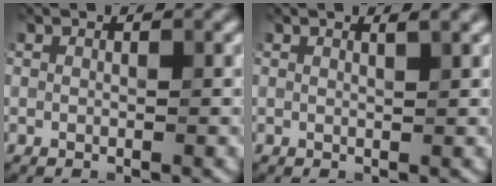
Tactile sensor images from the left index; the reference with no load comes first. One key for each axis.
{"total": 0.9, "fx": 0.6, "fy": 0.3, "fz": 0.6, "tx": 0.000, "ty": 0.003, "tz": 0.008}